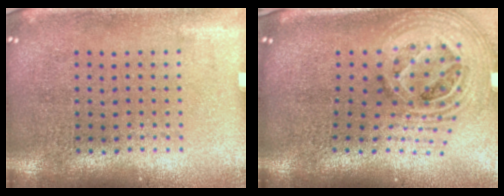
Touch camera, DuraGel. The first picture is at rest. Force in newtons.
{"total": 2.7, "press": 1.9, "slide": 1.9}